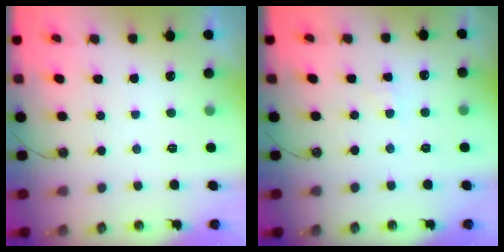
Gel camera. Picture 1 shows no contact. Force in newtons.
{"total": 3.0, "press": 2.9, "slide": 0.5}